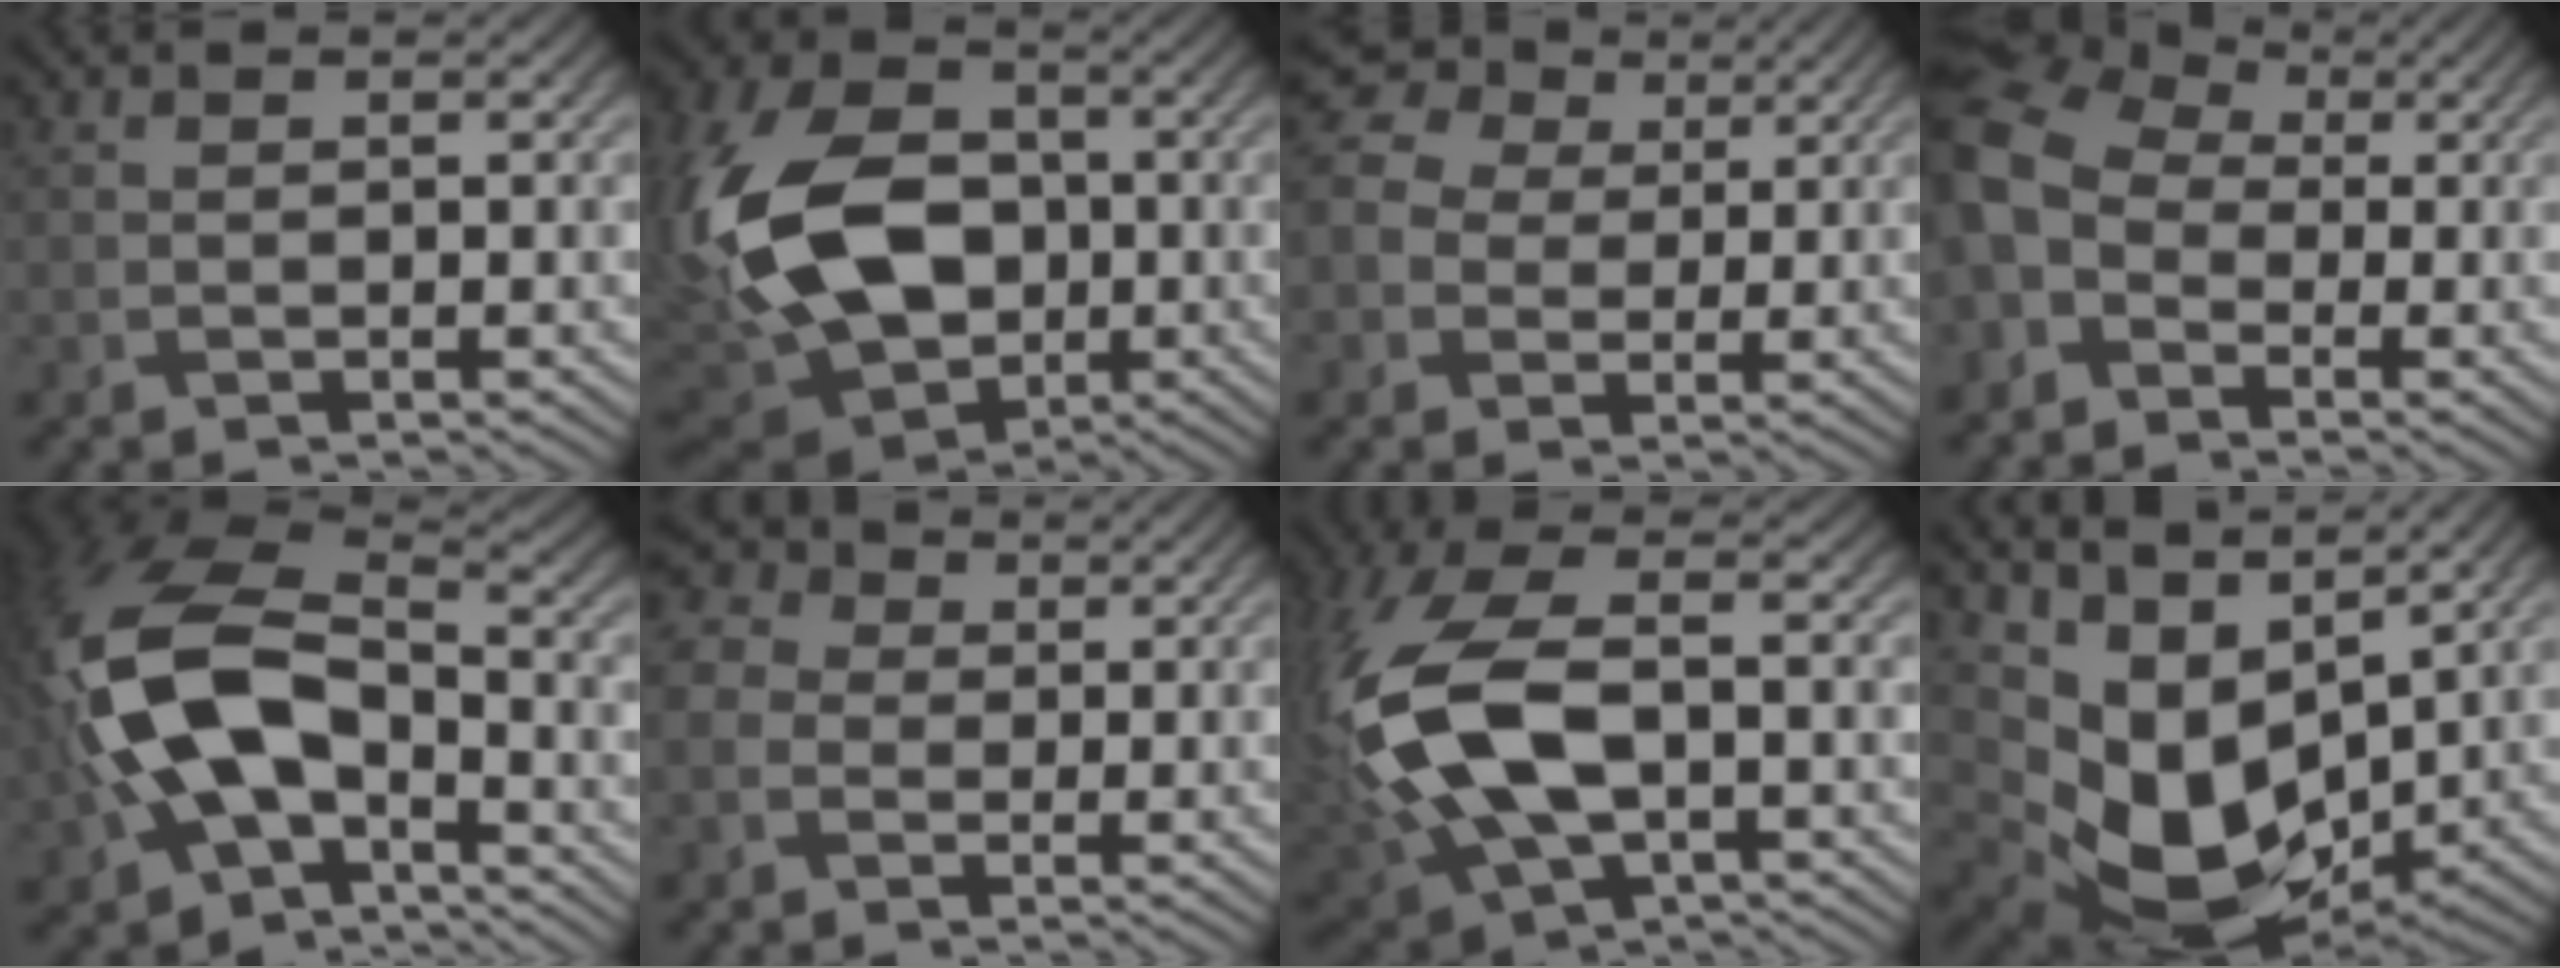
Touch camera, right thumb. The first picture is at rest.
{"total": 17.7, "force": [-2.3, 12.2, 12.5], "torque": [-0.301, 0.001, -0.062]}
{"total": 8.5, "force": [1.8, 7.3, 4.1], "torque": [-0.123, 0.028, 0.022]}
{"total": 10.5, "force": [-1.9, 8.3, 6.2], "torque": [-0.171, -0.019, -0.041]}
{"total": 15.2, "force": [-3.6, 8.9, 11.8], "torque": [-0.281, -0.008, -0.076]}
{"total": 5.5, "force": [-0.6, 4.7, 2.8], "torque": [-0.105, 0.007, -0.020]}
{"total": 14.9, "force": [-0.3, 7.9, 12.6], "torque": [-0.322, -0.002, -0.005]}
{"total": 12.4, "force": [2.5, 8.5, 8.7], "torque": [-0.195, -0.025, 0.059]}